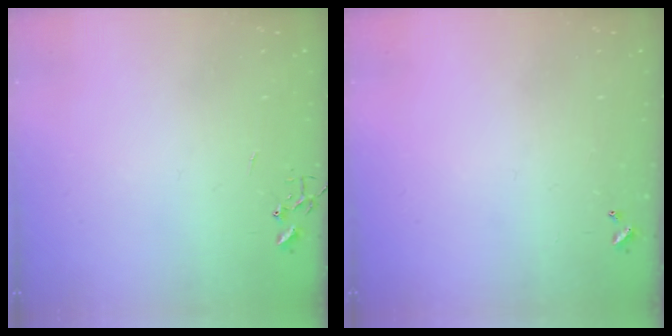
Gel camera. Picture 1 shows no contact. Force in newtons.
{"total": 0.0}